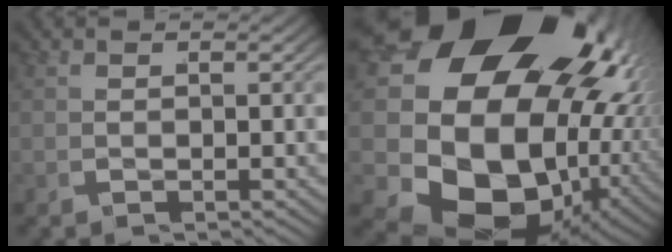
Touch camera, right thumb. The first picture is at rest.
{"total": 30.8, "force": [0.7, 21.0, 22.5], "torque": [-0.397, -0.053, 0.017]}